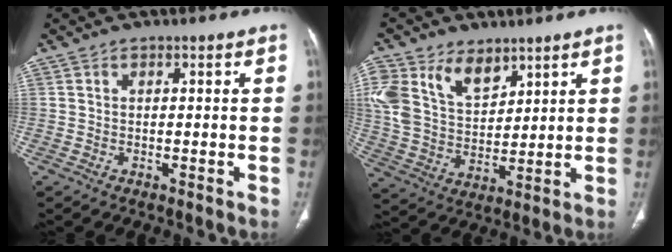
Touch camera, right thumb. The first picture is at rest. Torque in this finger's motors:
{"motor_torque": [-0.16, 0.49, 0.64, 0.71, 0.09]}